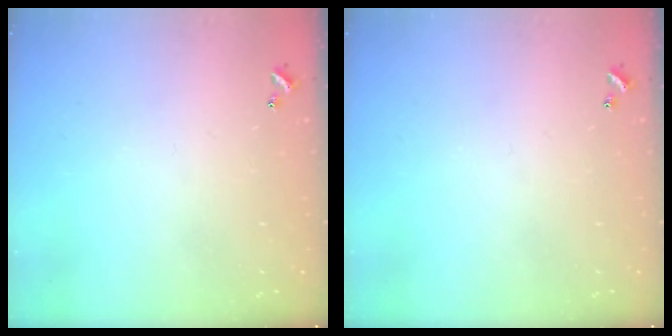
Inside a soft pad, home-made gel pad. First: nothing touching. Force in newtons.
{"total": 0.0}